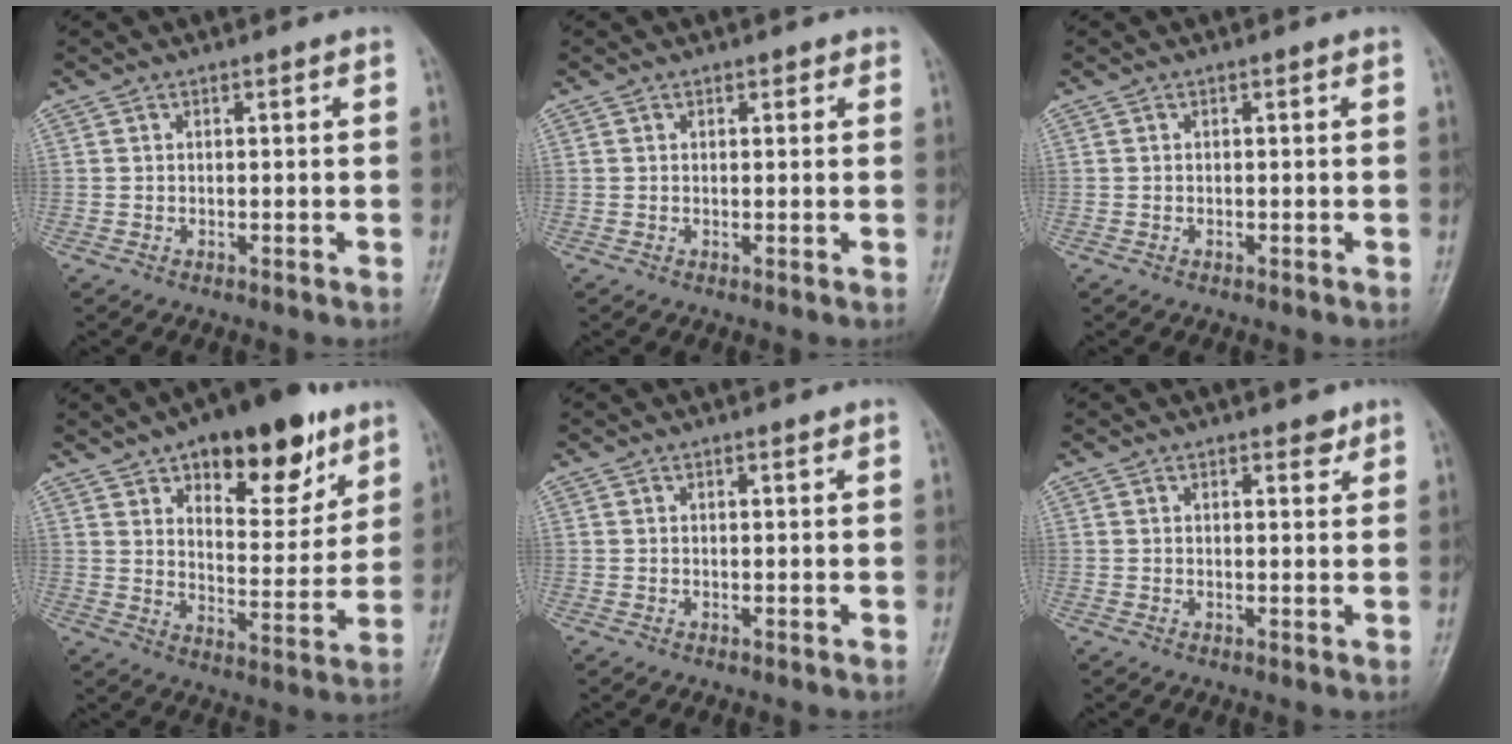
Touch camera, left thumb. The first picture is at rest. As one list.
[{"total": 1.1, "force": [0.7, 0.8, 0.3], "torque": [0.008, -0.002, 0.004]}, {"total": 0.0}, {"total": 19.3, "force": [11.5, 8.6, 12.8], "torque": [-0.125, -0.057, 0.174]}, {"total": 0.6, "force": [0.5, 0.2, 0.3], "torque": [-0.006, -0.003, 0.007]}, {"total": 2.2, "force": [1.6, 1.1, 1.1], "torque": [0.000, -0.008, 0.019]}]